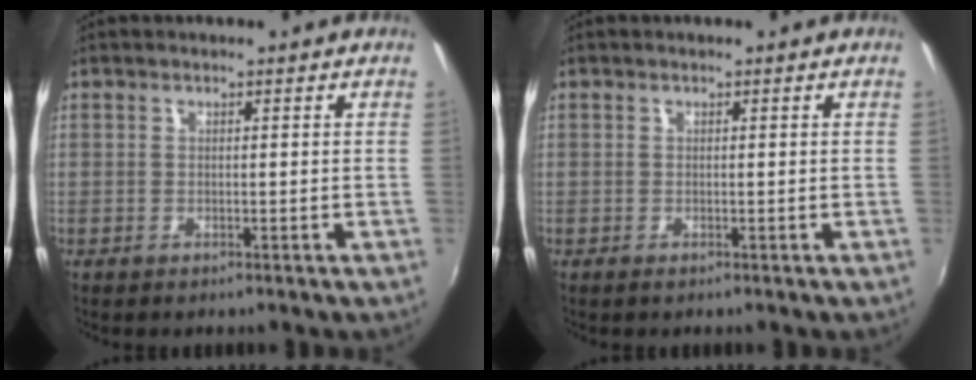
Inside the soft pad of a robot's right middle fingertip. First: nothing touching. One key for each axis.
{"total": 0.0}